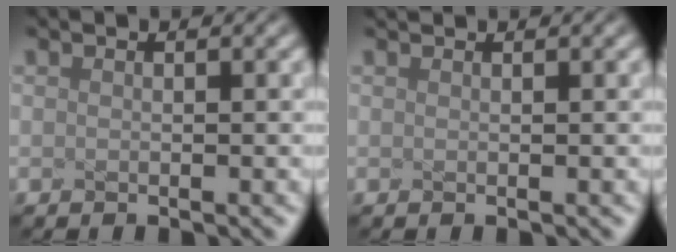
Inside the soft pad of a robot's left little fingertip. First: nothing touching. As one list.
[{"total": 1.0, "force": [0.9, 0.1, 0.2], "torque": [-0.010, 0.000, 0.009]}]